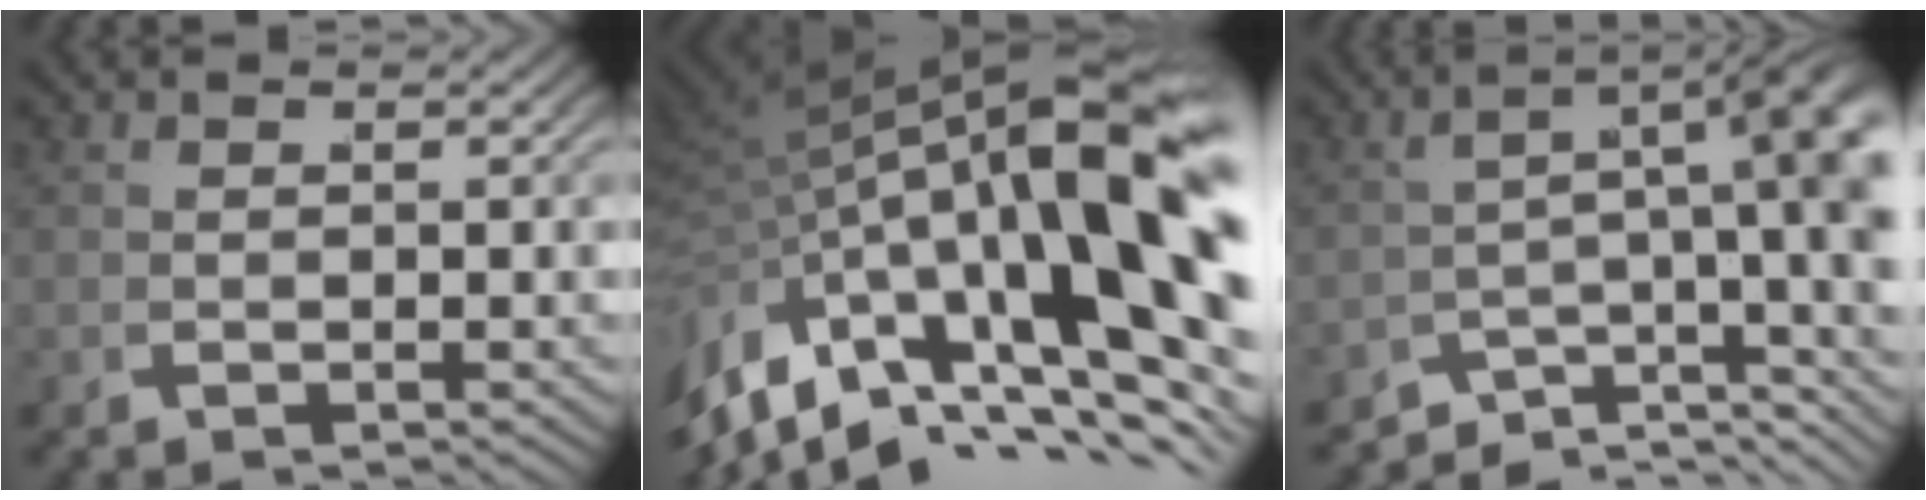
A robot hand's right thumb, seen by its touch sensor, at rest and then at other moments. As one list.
[{"total": 21.6, "force": [-1.3, 11.6, 18.1], "torque": [-0.311, -0.044, 0.015]}, {"total": 9.6, "force": [-2.8, 5.0, 7.7], "torque": [-0.114, -0.029, -0.036]}]